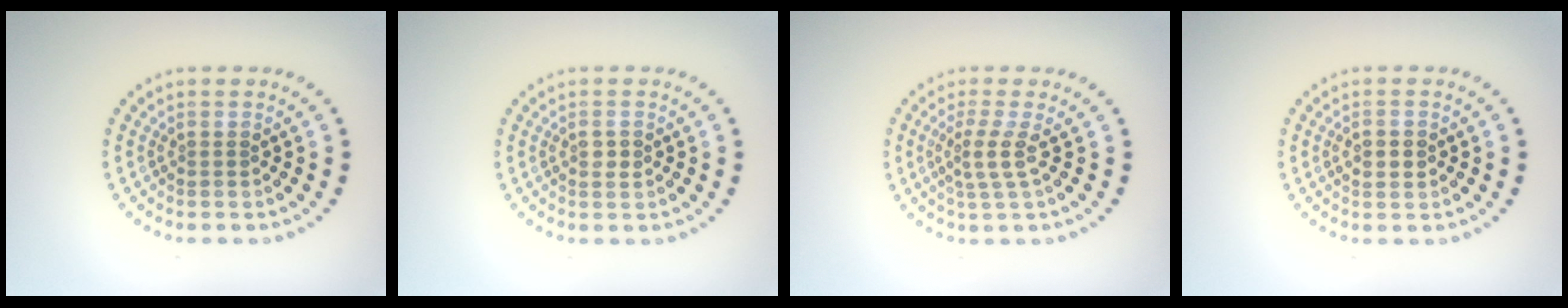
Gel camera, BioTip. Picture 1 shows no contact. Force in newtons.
{"total": 1.0, "press": 1.0, "slide": 0.2}
{"total": 2.2, "press": 1.6, "slide": 1.5}
{"total": 2.2, "press": 2.2, "slide": 0.1}